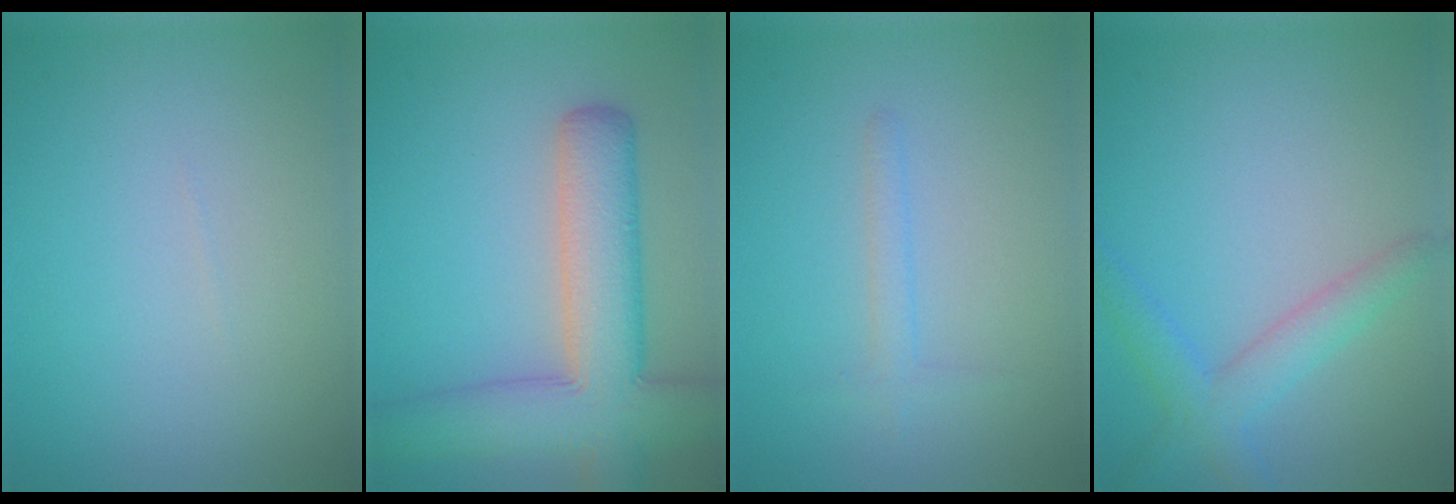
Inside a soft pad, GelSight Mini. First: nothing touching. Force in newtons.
{"total": 8.6, "press": 8.6, "slide": 0.5}
{"total": 1.2, "press": 1.2, "slide": 0.1}
{"total": 2.2, "press": 2.2, "slide": 0.2}